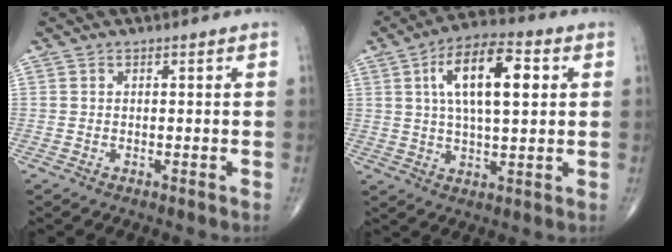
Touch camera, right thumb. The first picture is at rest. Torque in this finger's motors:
{"motor_torque": [0.04, 0.35, 0.75, 0.04, 0.31]}